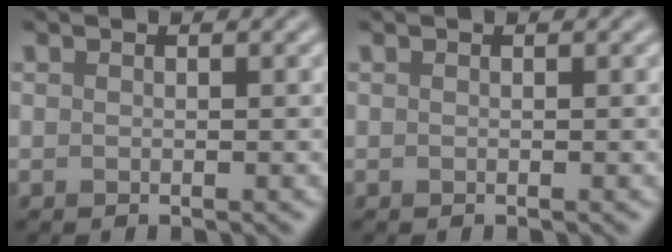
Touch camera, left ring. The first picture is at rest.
{"total": 0.0}